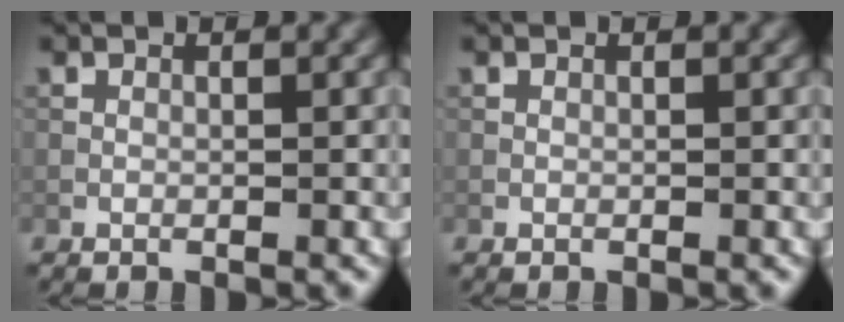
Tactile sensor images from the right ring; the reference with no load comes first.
{"total": 0.0}